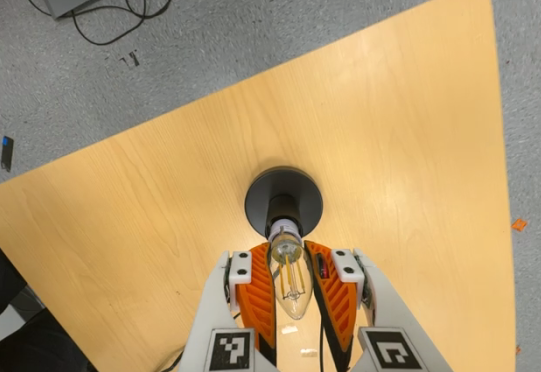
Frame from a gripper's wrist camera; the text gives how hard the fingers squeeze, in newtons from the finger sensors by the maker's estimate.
{"total": 19.0, "left": 19.2, "right": 18.8}